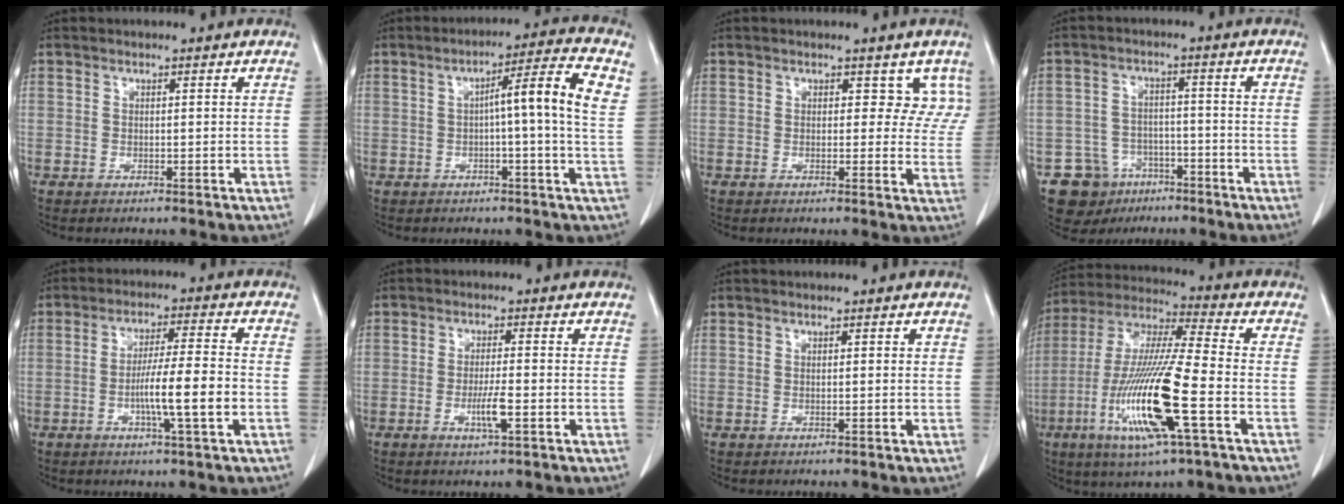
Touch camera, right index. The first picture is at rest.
{"total": 10.0, "force": [1.8, -0.1, 9.8], "torque": [-0.149, 0.022, 0.021]}
{"total": 6.1, "force": [2.8, 3.9, 3.7], "torque": [-0.026, 0.012, 0.031]}
{"total": 9.2, "force": [-5.3, 7.3, 1.4], "torque": [-0.029, 0.021, -0.074]}
{"total": 9.1, "force": [-2.4, 0.2, 8.8], "torque": [-0.150, 0.003, -0.043]}
{"total": 4.2, "force": [-1.4, 0.6, 3.9], "torque": [-0.074, -0.003, -0.024]}
{"total": 0.6, "force": [0.1, 0.3, 0.5], "torque": [-0.013, 0.005, 0.003]}
{"total": 19.0, "force": [-6.1, 1.4, 17.9], "torque": [-0.379, -0.024, -0.115]}